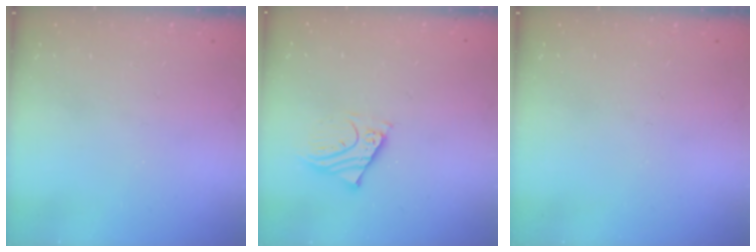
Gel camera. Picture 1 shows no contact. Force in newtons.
{"total": 4.4, "press": 4.4, "slide": 0.3}
{"total": 0.0}